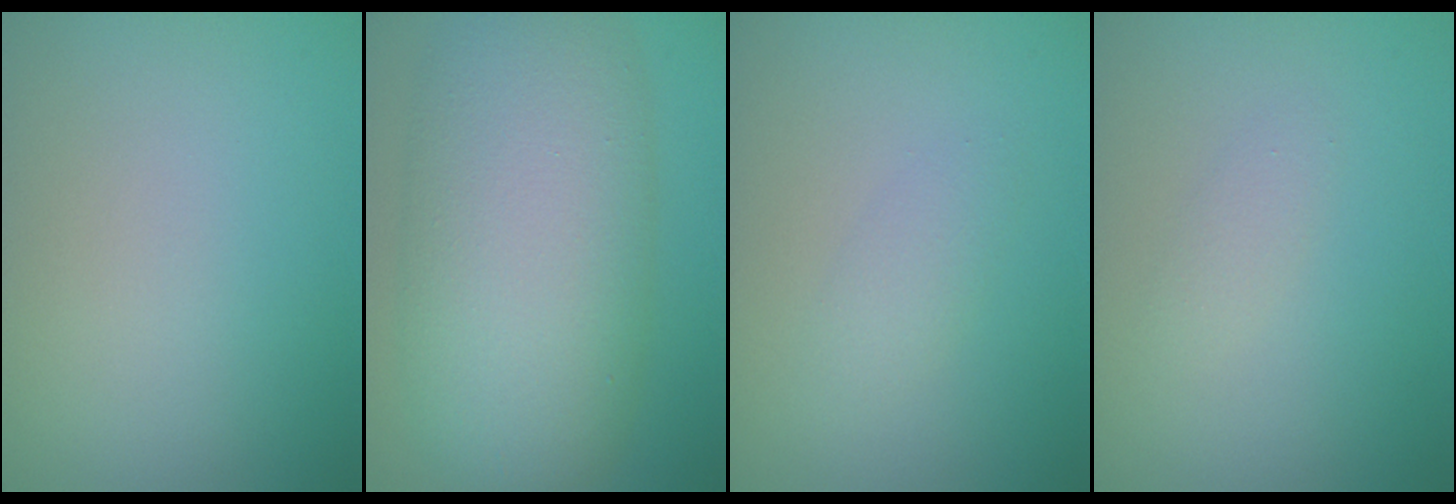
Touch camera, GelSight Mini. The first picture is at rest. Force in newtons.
{"total": 11.5, "press": 11.5, "slide": 0.6}
{"total": 1.4, "press": 1.3, "slide": 0.1}
{"total": 1.0, "press": 1.0, "slide": 0.0}